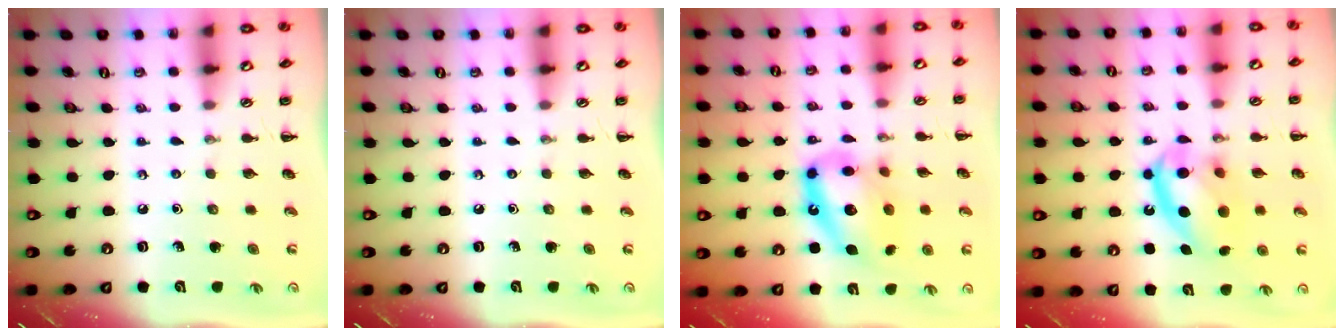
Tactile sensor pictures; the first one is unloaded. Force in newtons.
{"total": 0.0}
{"total": 16.1, "press": 15.7, "slide": 3.4}
{"total": 15.4, "press": 15.1, "slide": 3.1}